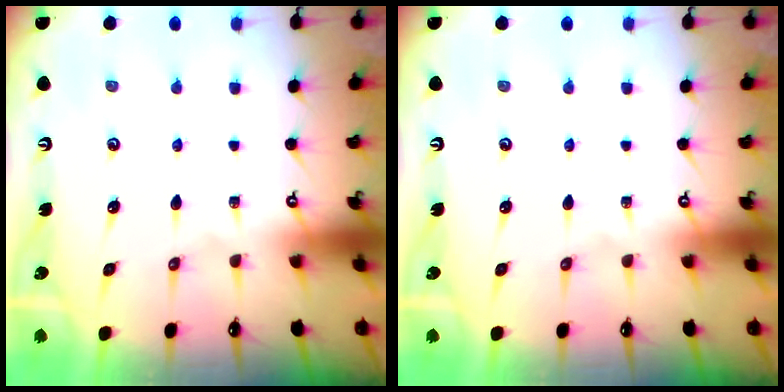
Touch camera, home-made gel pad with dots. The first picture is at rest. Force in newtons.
{"total": 0.0}